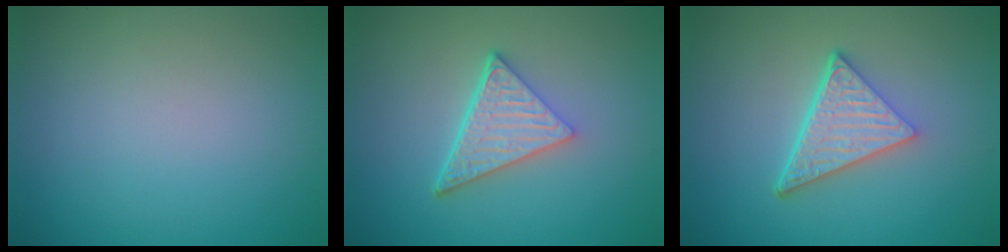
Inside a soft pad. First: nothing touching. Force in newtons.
{"total": 4.8, "press": 3.3, "slide": 3.4}
{"total": 5.1, "press": 3.5, "slide": 3.7}